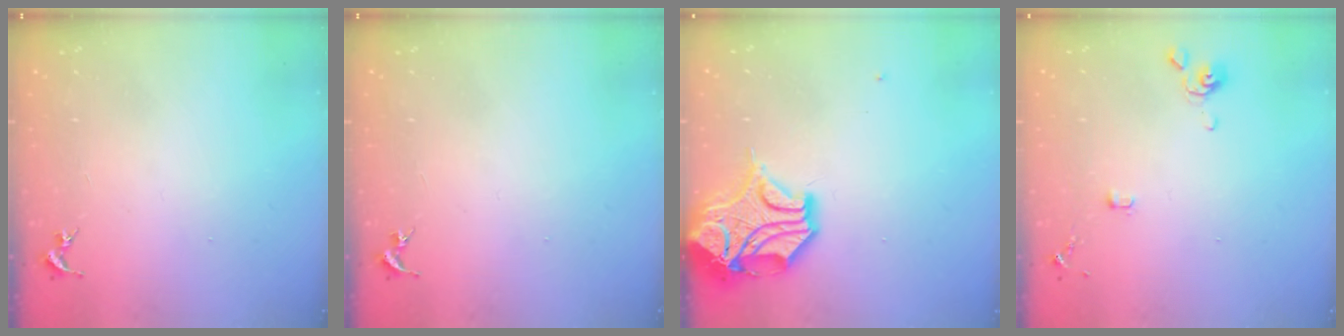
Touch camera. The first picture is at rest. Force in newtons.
{"total": 0.0}
{"total": 15.0, "press": 14.8, "slide": 2.2}
{"total": 3.4, "press": 3.4, "slide": 0.7}